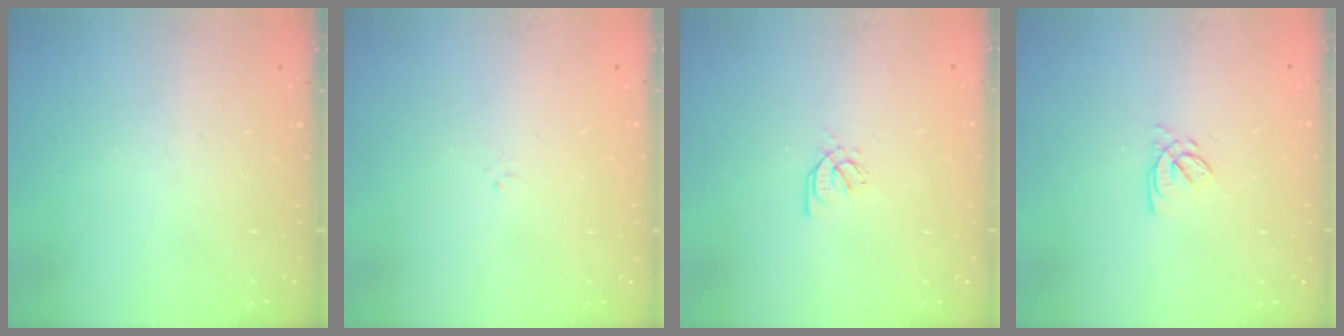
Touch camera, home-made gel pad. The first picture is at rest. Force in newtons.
{"total": 0.0}
{"total": 1.7, "press": 1.6, "slide": 0.5}
{"total": 2.5, "press": 2.5, "slide": 0.3}